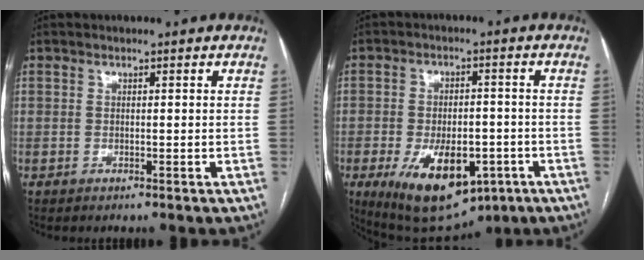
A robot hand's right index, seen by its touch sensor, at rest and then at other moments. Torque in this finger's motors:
{"motor_torque": [0.74, -0.55, 0.97, 0.21]}